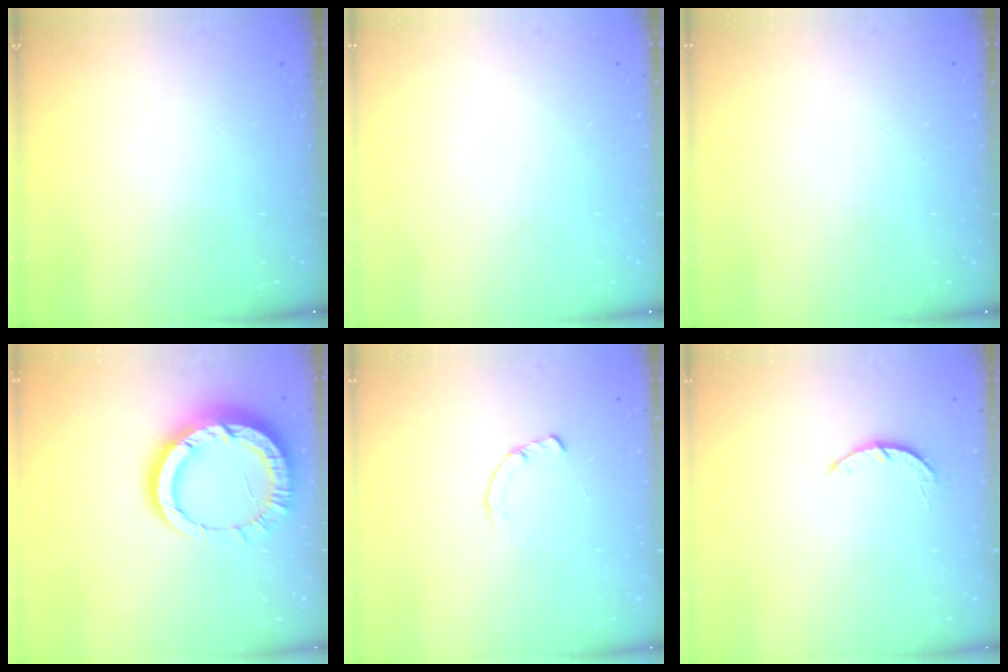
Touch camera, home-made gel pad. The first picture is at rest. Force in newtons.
{"total": 0.0}
{"total": 0.0}
{"total": 14.6, "press": 14.5, "slide": 1.5}
{"total": 1.7, "press": 1.7, "slide": 0.2}
{"total": 3.3, "press": 3.3, "slide": 0.5}